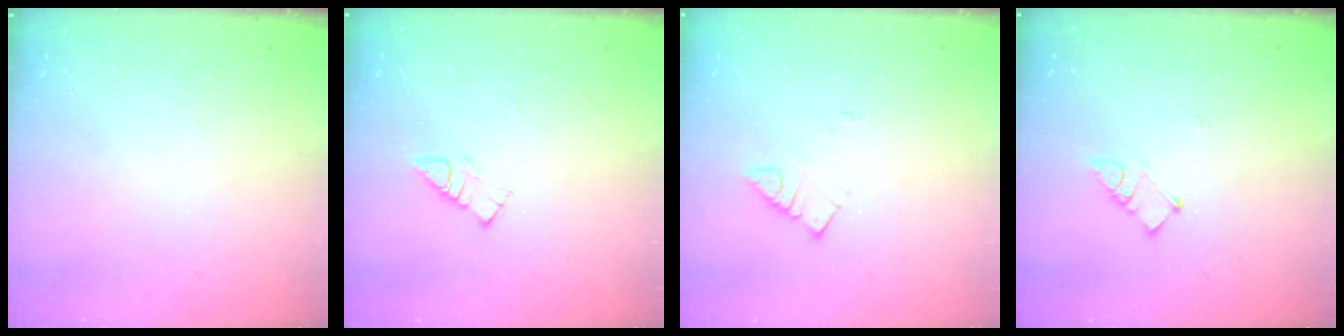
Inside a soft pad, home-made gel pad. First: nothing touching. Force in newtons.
{"total": 3.9, "press": 3.9, "slide": 0.5}
{"total": 2.8, "press": 2.7, "slide": 0.3}
{"total": 3.7, "press": 3.7, "slide": 0.2}